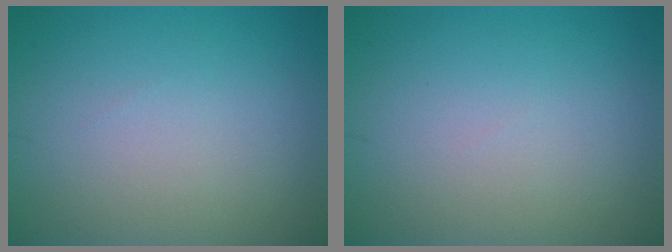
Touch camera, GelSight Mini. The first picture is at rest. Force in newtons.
{"total": 0.0}